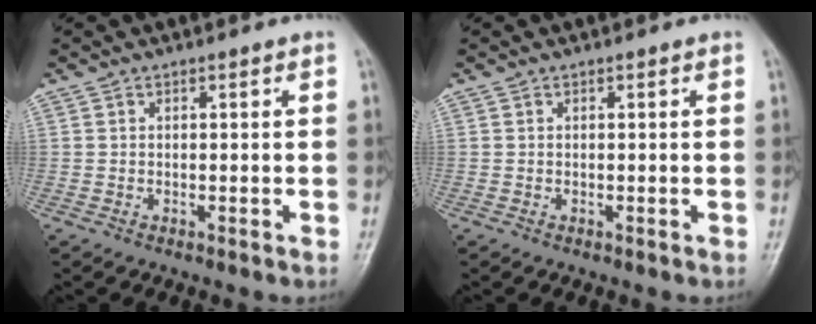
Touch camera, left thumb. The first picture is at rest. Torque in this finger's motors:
{"motor_torque": [0.09, -0.27, -0.02, -0.13, 0.00]}